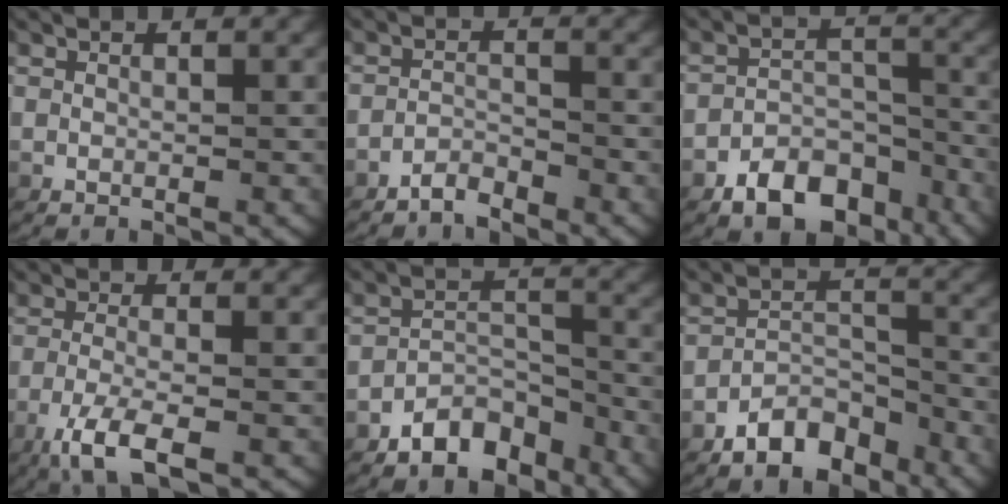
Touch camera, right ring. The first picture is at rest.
{"total": 2.5, "force": [-2.4, 0.7, 0.4], "torque": [-0.010, -0.005, -0.046]}
{"total": 6.7, "force": [-4.8, 3.8, 2.5], "torque": [-0.033, -0.012, -0.079]}
{"total": 5.1, "force": [-2.9, 1.5, 3.9], "torque": [-0.096, -0.027, -0.036]}
{"total": 5.2, "force": [-3.9, 2.7, 2.1], "torque": [-0.025, -0.007, -0.068]}
{"total": 4.9, "force": [-3.9, 2.3, 2.0], "torque": [-0.021, -0.005, -0.069]}